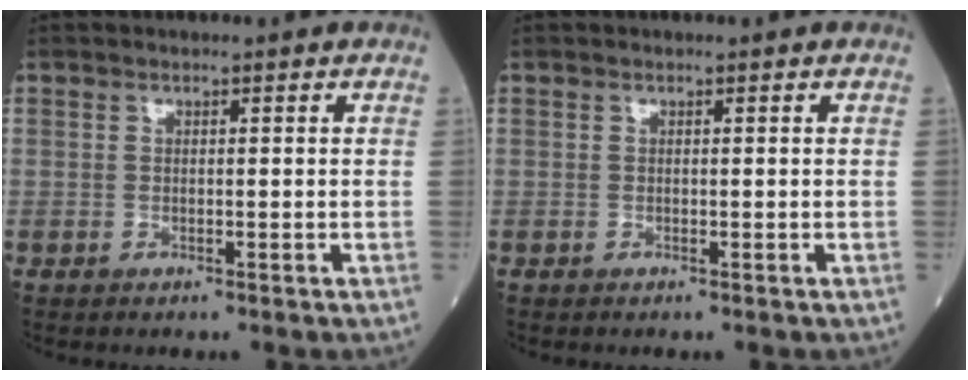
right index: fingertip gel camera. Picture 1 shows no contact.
{"total": 0.0}